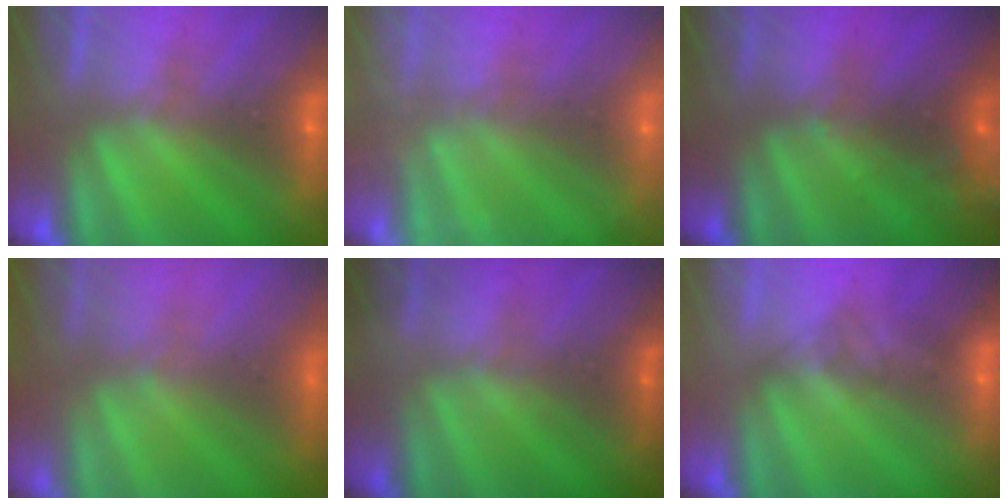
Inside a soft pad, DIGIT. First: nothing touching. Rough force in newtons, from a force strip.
{"total": 6.1}
{"total": 5.8}
{"total": 8.1}
{"total": 1.6}
{"total": 1.6}